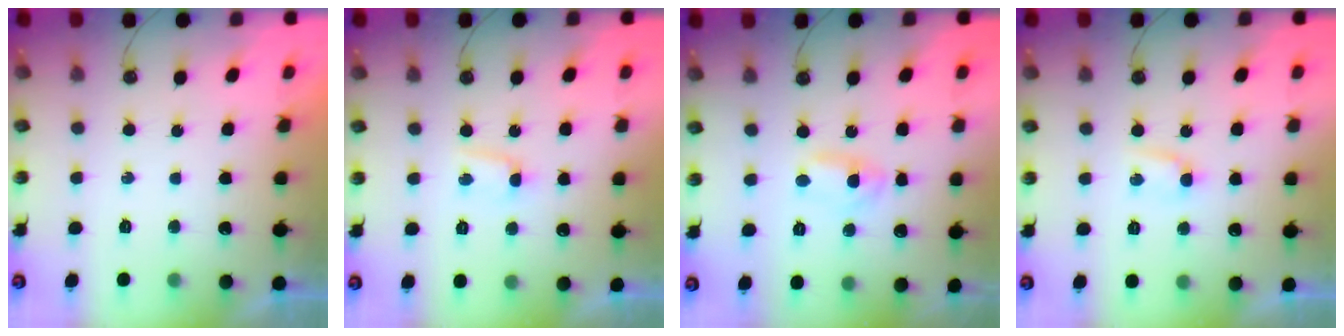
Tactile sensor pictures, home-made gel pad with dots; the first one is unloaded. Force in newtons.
{"total": 2.5, "press": 2.3, "slide": 0.8}
{"total": 4.6, "press": 0.9, "slide": 4.5}
{"total": 6.3, "press": 3.6, "slide": 5.2}